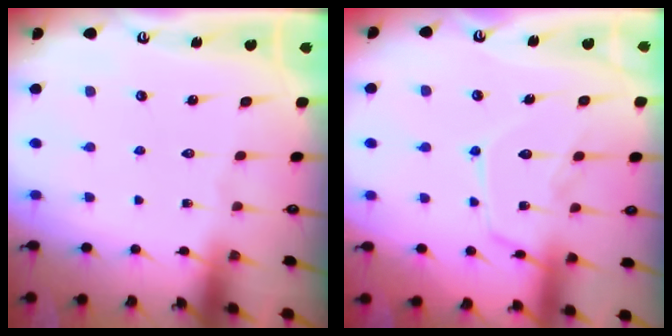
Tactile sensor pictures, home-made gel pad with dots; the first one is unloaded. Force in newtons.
{"total": 13.5, "press": 13.4, "slide": 1.2}